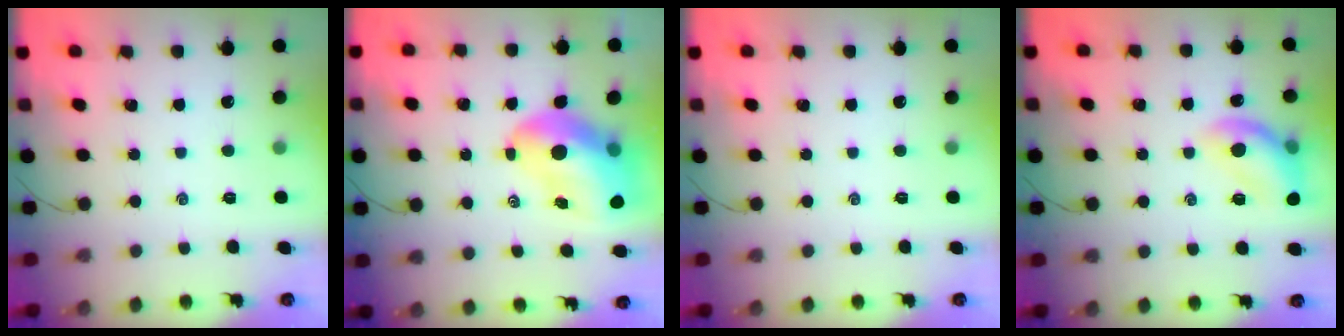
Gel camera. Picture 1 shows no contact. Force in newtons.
{"total": 14.5, "press": 13.9, "slide": 4.1}
{"total": 0.0}
{"total": 13.1, "press": 13.1, "slide": 1.3}